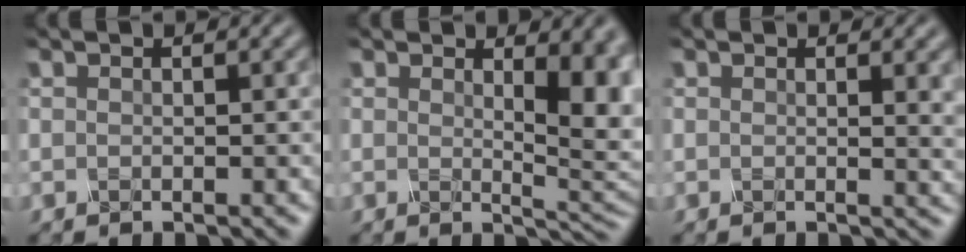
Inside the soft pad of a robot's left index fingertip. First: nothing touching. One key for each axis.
{"total": 6.3, "fx": 1.3, "fy": 2.4, "fz": 5.7, "tx": -0.057, "ty": -0.006, "tz": 0.025}
{"total": 2.4, "fx": 0.8, "fy": 0.9, "fz": 2.1, "tx": -0.017, "ty": -0.001, "tz": 0.011}